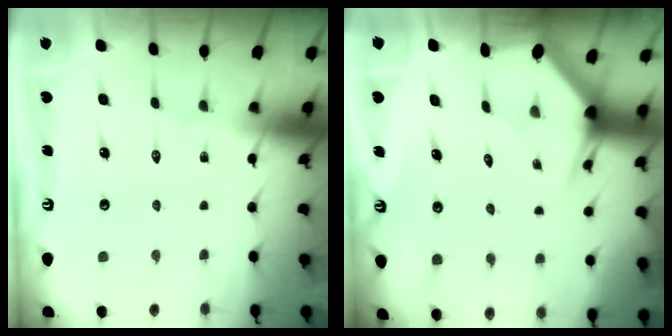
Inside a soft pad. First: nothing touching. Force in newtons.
{"total": 3.2, "press": 3.2, "slide": 0.1}